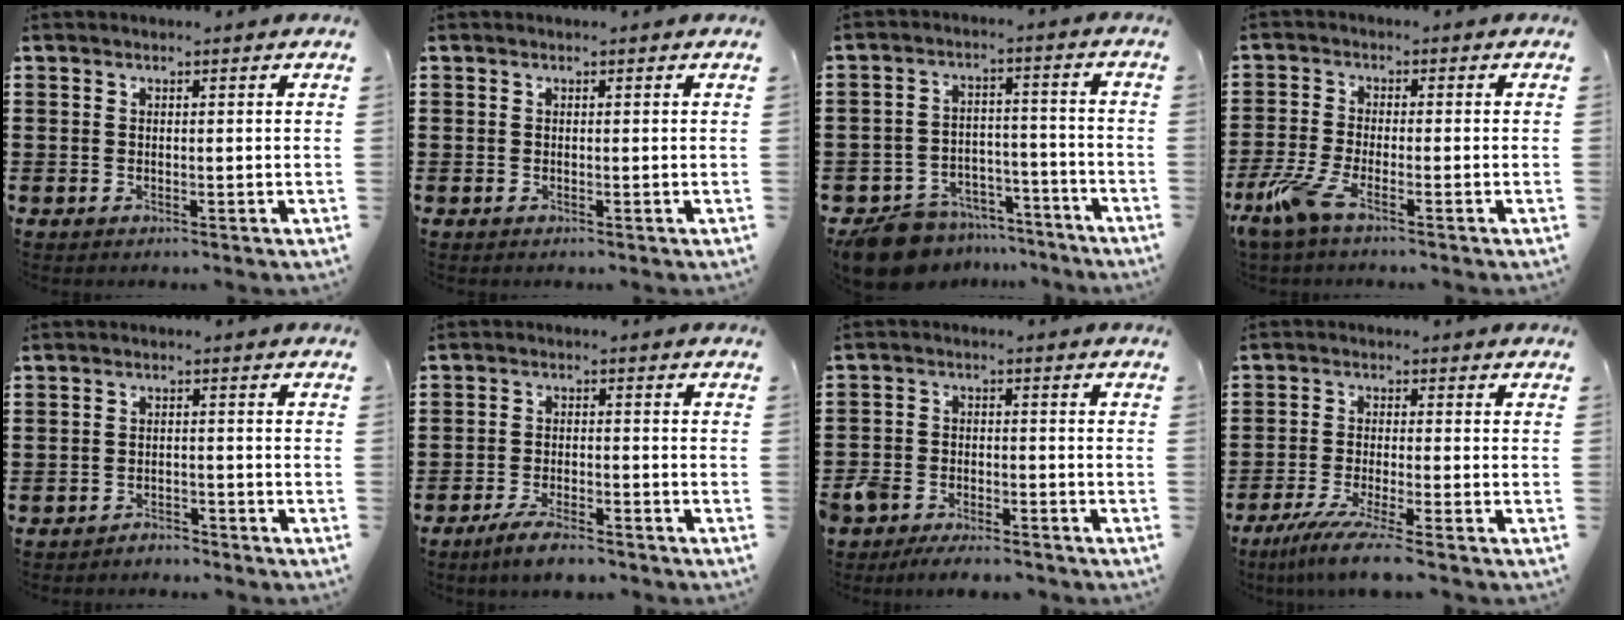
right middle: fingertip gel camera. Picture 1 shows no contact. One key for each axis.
{"total": 0.0}
{"total": 8.5, "fx": -8.1, "fy": 2.2, "fz": 1.4, "tx": -0.037, "ty": 0.025, "tz": -0.159}
{"total": 4.9, "fx": -2.8, "fy": 0.9, "fz": 3.9, "tx": -0.114, "ty": -0.023, "tz": -0.062}
{"total": 2.2, "fx": -2.2, "fy": 0.1, "fz": -0.1, "tx": -0.007, "ty": -0.001, "tz": -0.046}
{"total": 4.2, "fx": -3.7, "fy": 0.5, "fz": 1.9, "tx": -0.038, "ty": 0.000, "tz": -0.072}
{"total": 4.4, "fx": -4.2, "fy": 1.4, "fz": 0.7, "tx": -0.035, "ty": 0.000, "tz": -0.092}
{"total": 5.4, "fx": -4.3, "fy": -0.5, "fz": 3.2, "tx": -0.080, "ty": -0.026, "tz": -0.084}